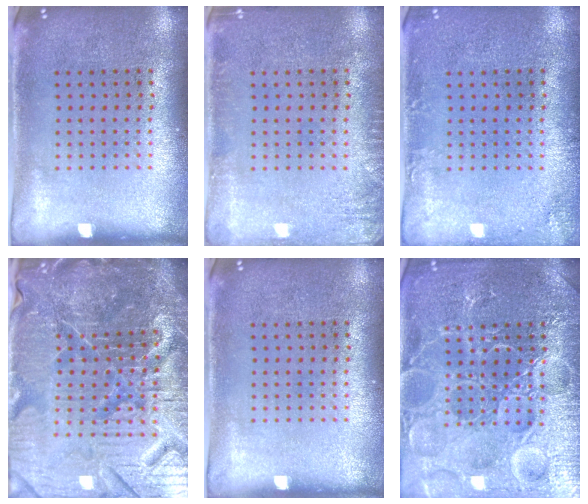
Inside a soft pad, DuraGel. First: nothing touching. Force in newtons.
{"total": 1.6, "press": 1.6, "slide": 0.2}
{"total": 1.5, "press": 1.5, "slide": 0.1}
{"total": 7.2, "press": 6.4, "slide": 3.3}
{"total": 0.0}
{"total": 7.4, "press": 7.3, "slide": 1.0}